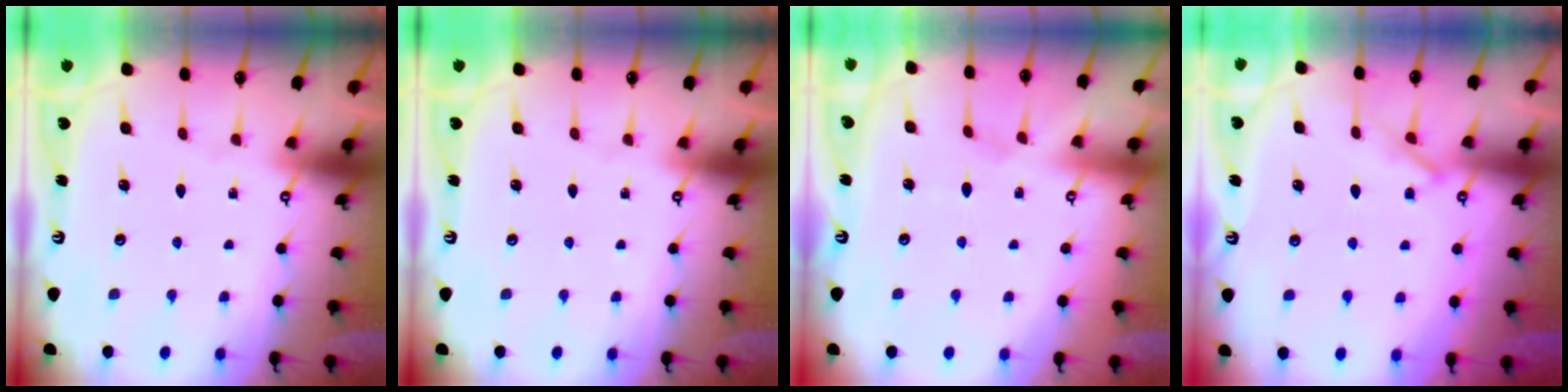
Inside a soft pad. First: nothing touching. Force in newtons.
{"total": 0.0}
{"total": 2.5, "press": 2.4, "slide": 0.5}
{"total": 6.4, "press": 6.4, "slide": 0.7}